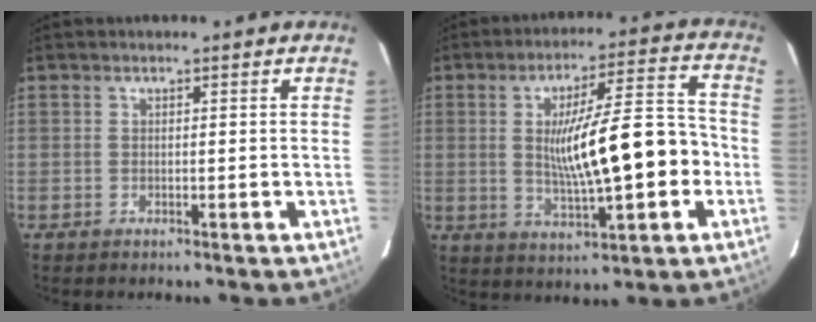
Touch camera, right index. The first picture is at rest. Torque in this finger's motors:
{"motor_torque": [0.69, 0.00, 0.70, 0.21]}